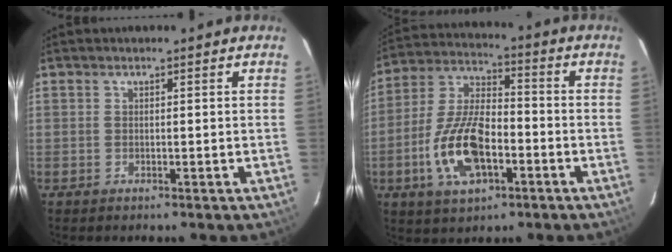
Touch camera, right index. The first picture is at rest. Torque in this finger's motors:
{"motor_torque": [1.30, -0.84, 0.41, 0.21]}